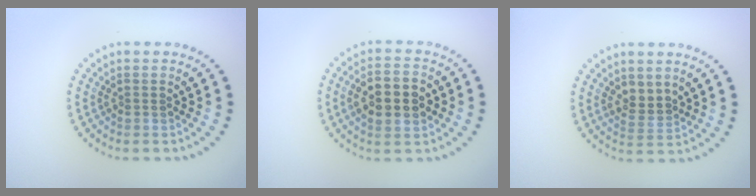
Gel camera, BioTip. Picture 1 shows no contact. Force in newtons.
{"total": 5.1, "press": 5.1, "slide": 0.3}
{"total": 2.0, "press": 1.8, "slide": 0.8}